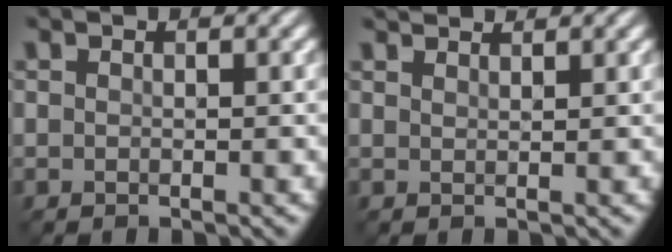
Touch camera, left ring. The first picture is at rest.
{"total": 2.6, "force": [2.4, 0.5, 0.9], "torque": [-0.003, 0.000, 0.025]}